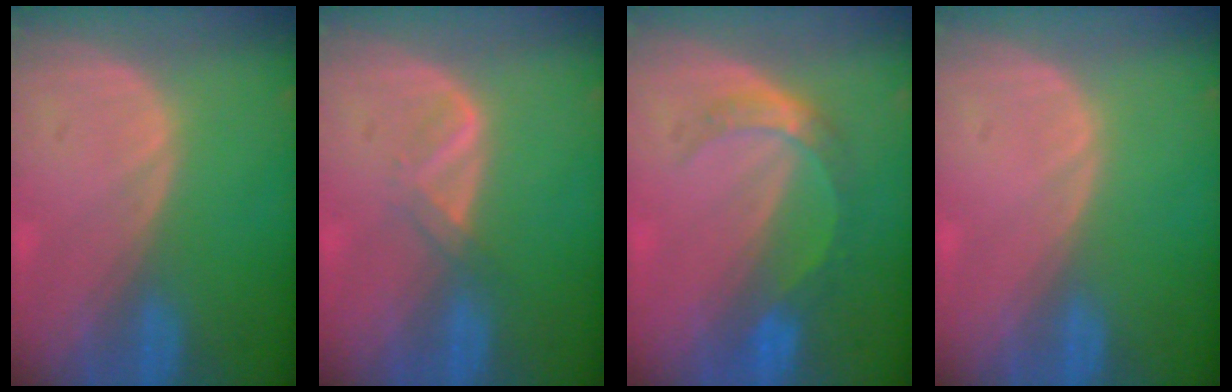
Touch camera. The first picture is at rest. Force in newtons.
{"total": 2.1, "press": 2.1, "slide": 0.2}
{"total": 5.1, "press": 4.6, "slide": 2.2}
{"total": 0.0}